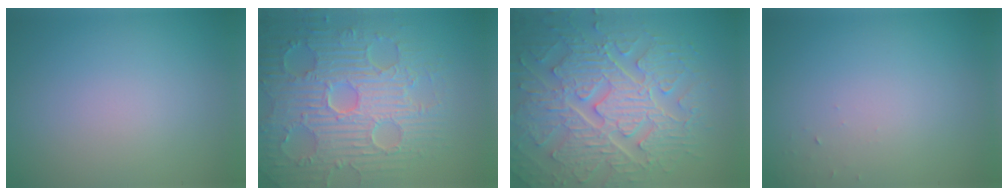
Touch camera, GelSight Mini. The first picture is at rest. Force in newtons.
{"total": 9.4, "press": 6.9, "slide": 6.4}
{"total": 9.2, "press": 6.8, "slide": 6.2}
{"total": 0.6, "press": 0.6, "slide": 0.1}